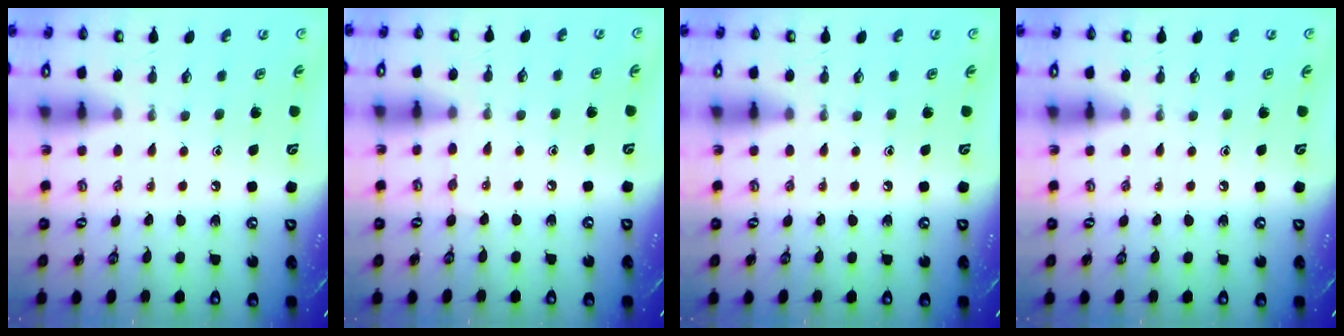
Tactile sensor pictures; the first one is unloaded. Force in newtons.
{"total": 4.4, "press": 4.4, "slide": 0.5}
{"total": 0.0}
{"total": 0.0}